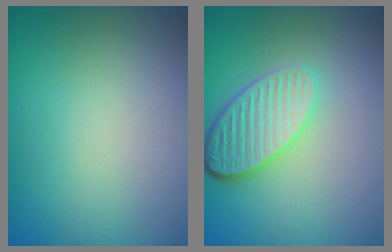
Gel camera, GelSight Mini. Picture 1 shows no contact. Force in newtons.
{"total": 5.3, "press": 3.9, "slide": 3.7}